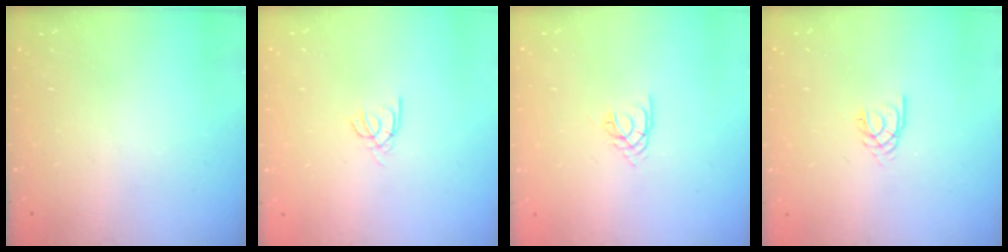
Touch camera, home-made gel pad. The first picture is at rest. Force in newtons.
{"total": 2.1, "press": 2.1, "slide": 0.2}
{"total": 1.4, "press": 1.3, "slide": 0.3}
{"total": 2.3, "press": 2.3, "slide": 0.2}